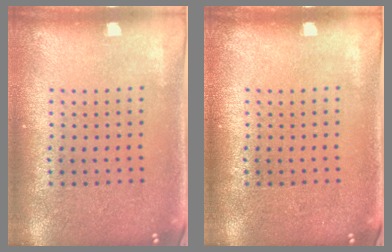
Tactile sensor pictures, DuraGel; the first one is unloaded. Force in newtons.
{"total": 0.0}